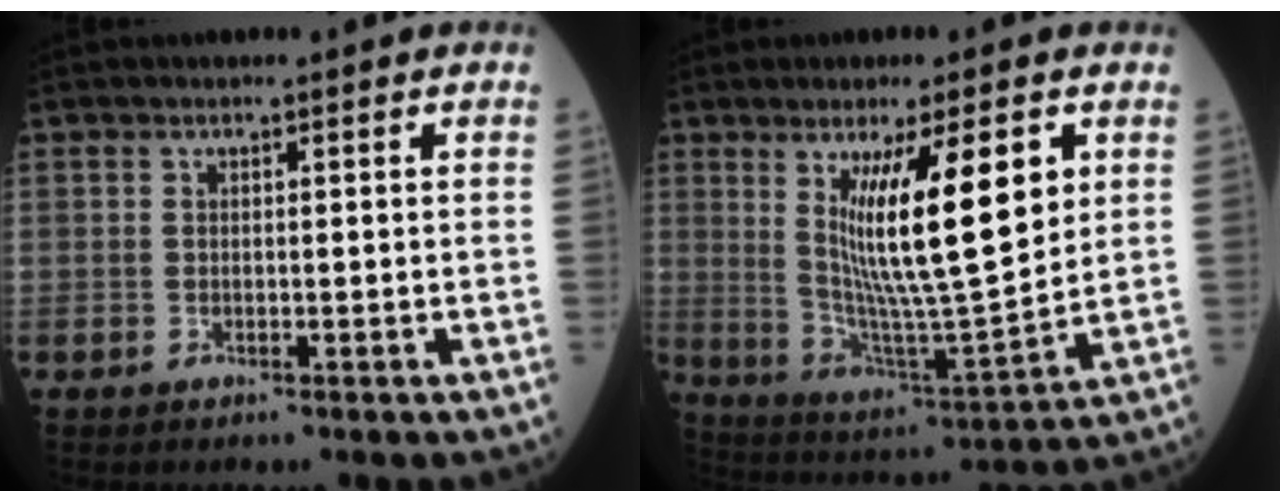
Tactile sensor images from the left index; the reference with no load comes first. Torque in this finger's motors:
{"motor_torque": [1.79, -0.35, 1.05, 0.21]}